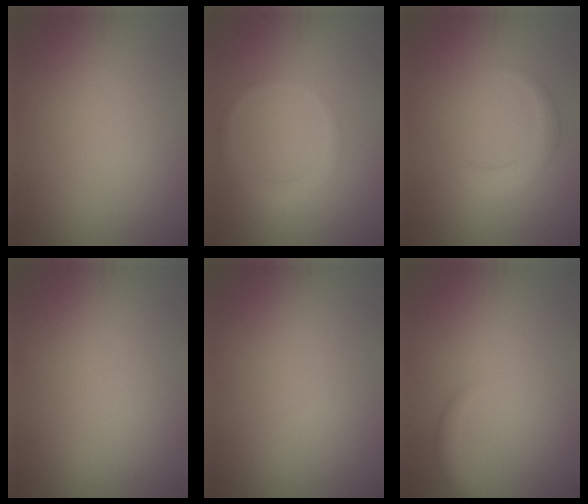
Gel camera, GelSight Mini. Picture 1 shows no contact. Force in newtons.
{"total": 1.8, "press": 1.8, "slide": 0.1}
{"total": 2.1, "press": 2.1, "slide": 0.1}
{"total": 0.0}
{"total": 0.0}
{"total": 2.0, "press": 1.9, "slide": 0.1}